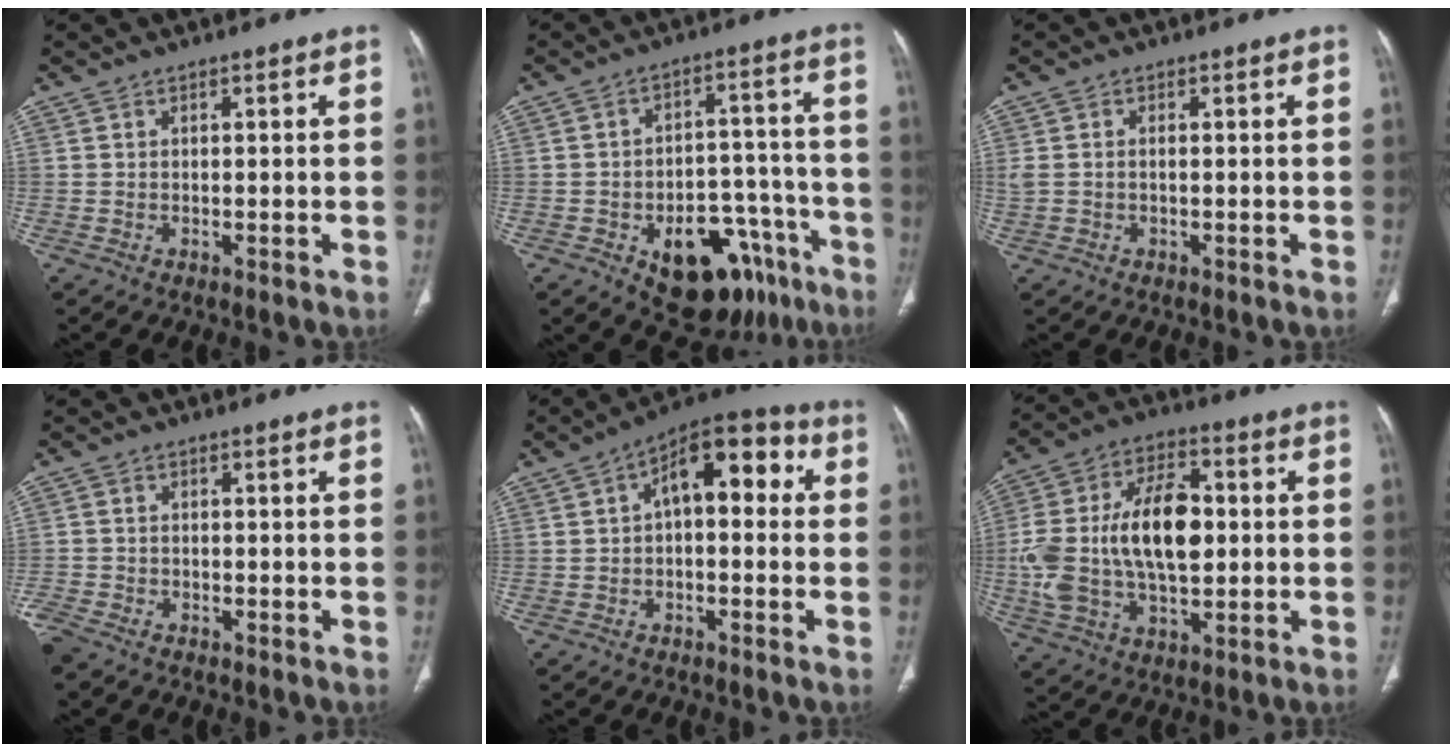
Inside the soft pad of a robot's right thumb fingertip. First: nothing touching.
{"total": 18.5, "force": [-9.7, 10.9, 11.4], "torque": [-0.097, 0.074, -0.125]}
{"total": 2.5, "force": [-0.1, 1.6, 2.0], "torque": [-0.063, 0.010, 0.001]}
{"total": 4.9, "force": [-3.9, 2.1, 1.9], "torque": [-0.057, -0.003, -0.081]}
{"total": 11.9, "force": [1.7, 6.4, 9.9], "torque": [-0.108, 0.040, 0.013]}
{"total": 20.6, "force": [0.4, 11.7, 17.0], "torque": [-0.325, 0.022, 0.013]}